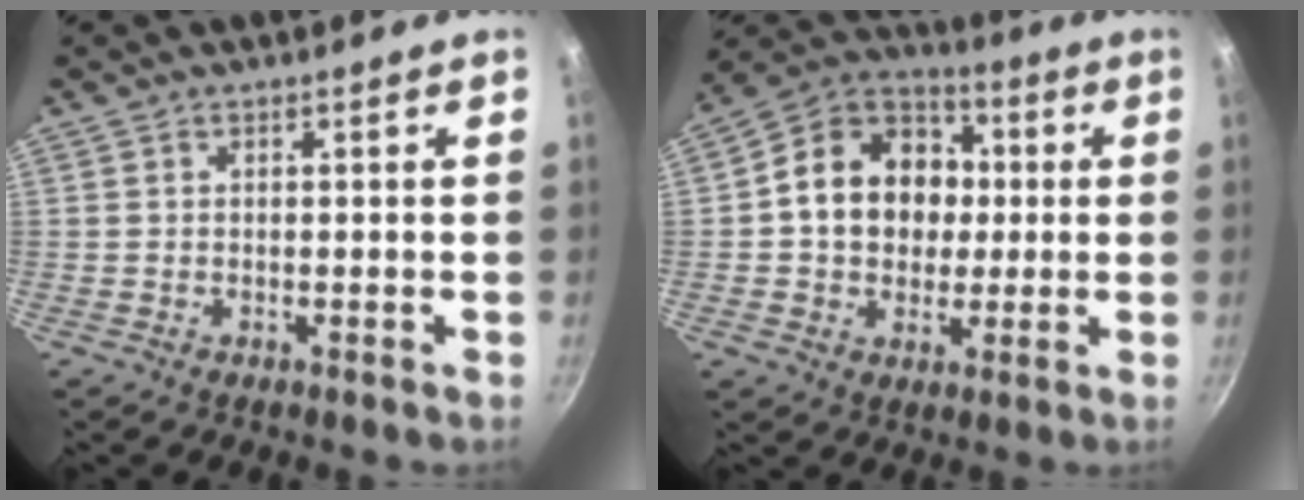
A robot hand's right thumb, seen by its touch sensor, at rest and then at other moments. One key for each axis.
{"total": 16.5, "fx": 1.3, "fy": 13.3, "fz": 9.6, "tx": -0.124, "ty": 0.026, "tz": 0.008}